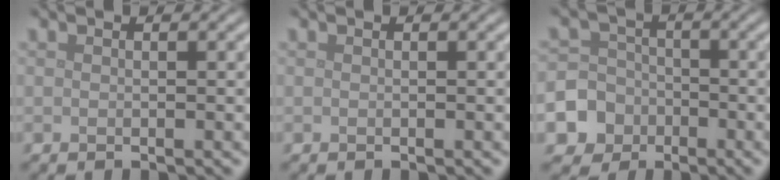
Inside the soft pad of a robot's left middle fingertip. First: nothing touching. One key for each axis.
{"total": 0.0}
{"total": 7.4, "fx": -3.3, "fy": 6.5, "fz": 1.1, "tx": -0.018, "ty": -0.012, "tz": -0.083}